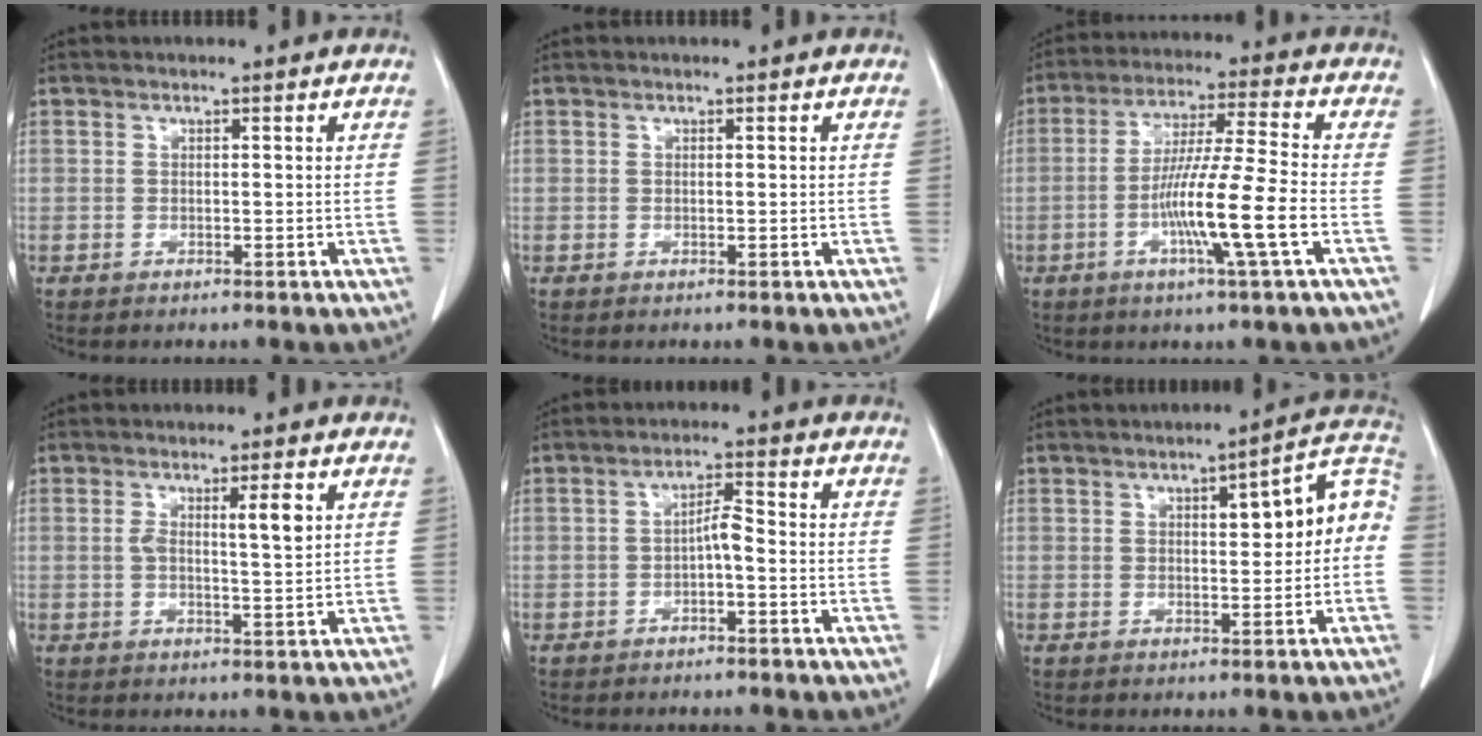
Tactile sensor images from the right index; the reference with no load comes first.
{"total": 0.0}
{"total": 12.5, "force": [-3.8, -0.7, 11.9], "torque": [-0.219, -0.009, -0.073]}
{"total": 5.1, "force": [1.4, 0.8, 4.8], "torque": [-0.085, 0.003, 0.024]}
{"total": 3.6, "force": [-0.9, 1.1, 3.3], "torque": [-0.066, 0.015, -0.012]}
{"total": 10.7, "force": [1.1, 3.3, 10.1], "torque": [-0.136, 0.042, 0.017]}